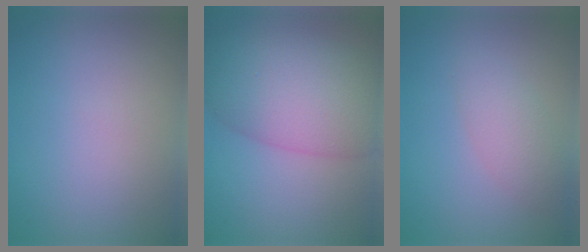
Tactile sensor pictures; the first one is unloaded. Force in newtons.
{"total": 9.9, "press": 9.9, "slide": 0.5}
{"total": 2.6, "press": 2.6, "slide": 0.1}